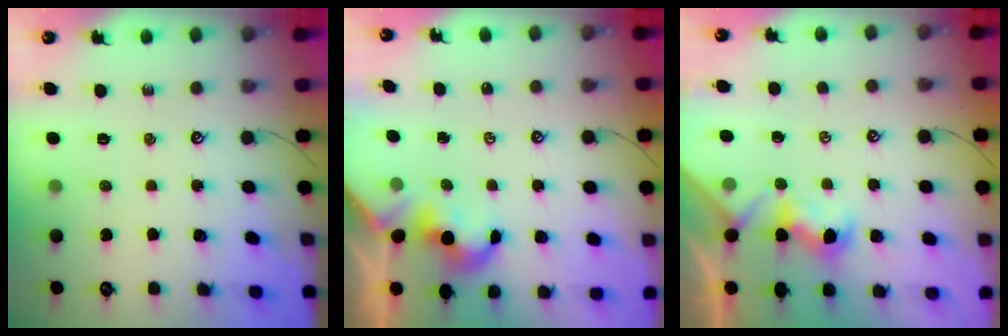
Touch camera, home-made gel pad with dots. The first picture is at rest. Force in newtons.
{"total": 2.1, "press": 2.1, "slide": 0.3}
{"total": 2.3, "press": 2.2, "slide": 0.8}